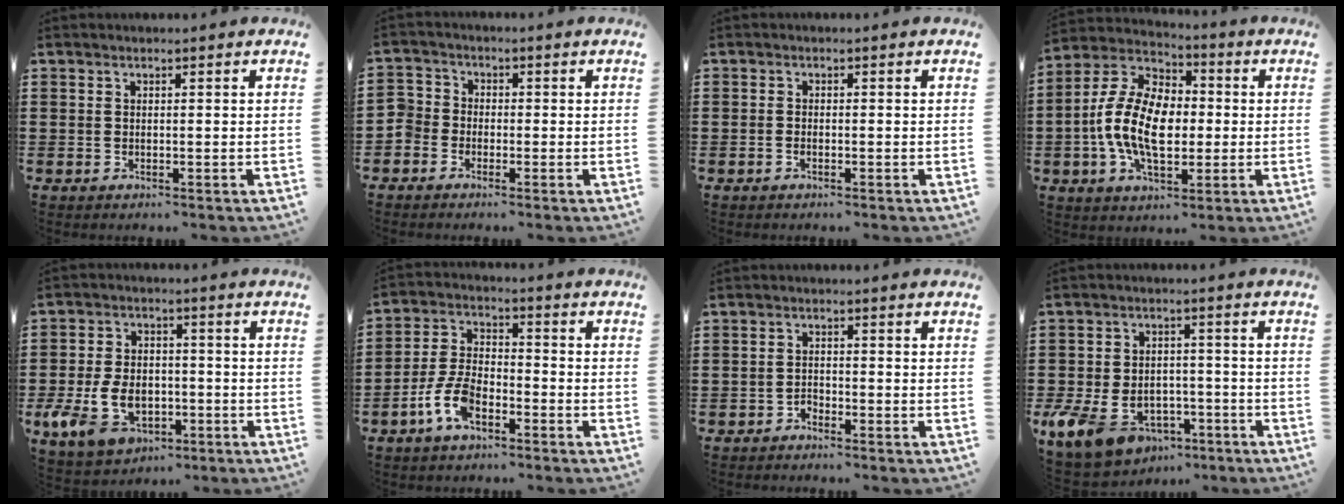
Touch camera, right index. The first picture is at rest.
{"total": 3.1, "force": [-2.0, 2.3, 0.3], "torque": [-0.032, -0.001, -0.052]}
{"total": 0.8, "force": [-0.5, 0.3, 0.5], "torque": [-0.011, -0.004, -0.009]}
{"total": 12.2, "force": [-1.5, 7.5, 9.4], "torque": [-0.229, 0.005, -0.034]}
{"total": 9.1, "force": [-3.0, 6.2, 5.9], "torque": [-0.151, 0.006, -0.058]}
{"total": 7.3, "force": [-3.9, 3.6, 5.0], "torque": [-0.131, -0.001, -0.081]}
{"total": 1.5, "force": [-1.4, 0.5, 0.1], "torque": [-0.006, 0.003, -0.031]}
{"total": 8.7, "force": [-4.9, 5.6, 4.6], "torque": [-0.128, 0.013, -0.095]}